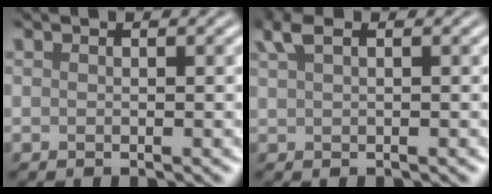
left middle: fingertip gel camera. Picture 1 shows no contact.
{"total": 0.9, "force": [0.1, -0.9, -0.1], "torque": [-0.021, -0.009, 0.039]}